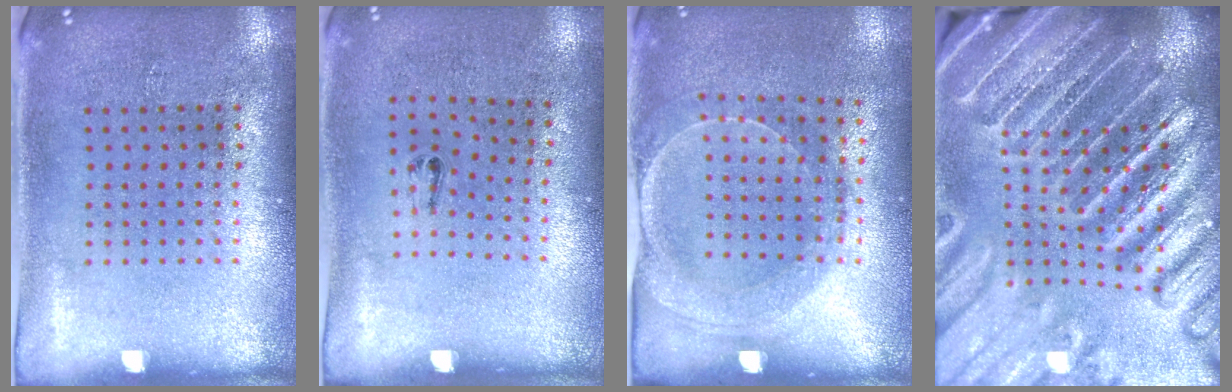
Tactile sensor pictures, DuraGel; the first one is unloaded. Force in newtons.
{"total": 0.6, "press": 0.3, "slide": 0.6}
{"total": 1.5, "press": 1.5, "slide": 0.3}
{"total": 4.8, "press": 4.4, "slide": 2.0}